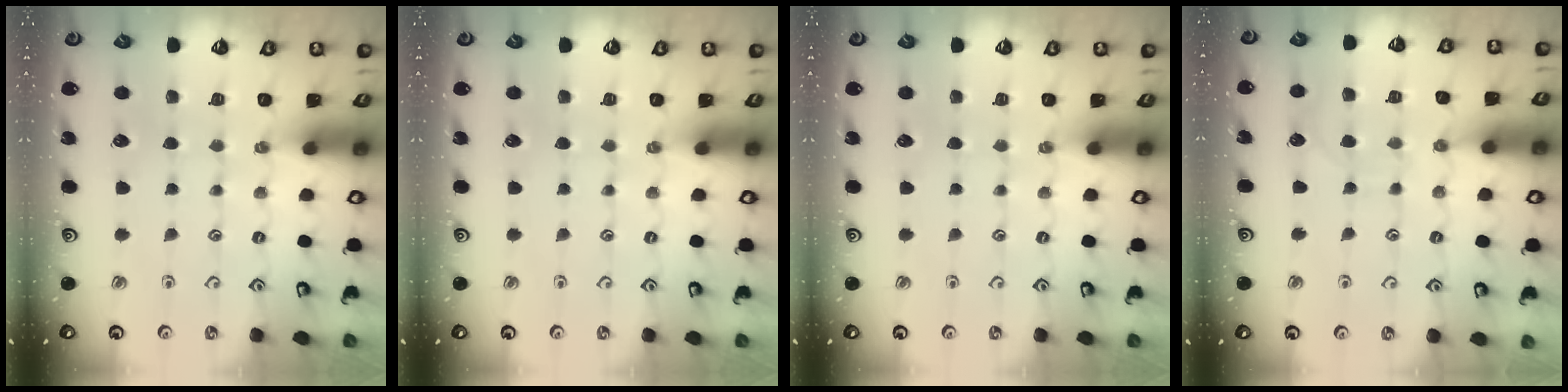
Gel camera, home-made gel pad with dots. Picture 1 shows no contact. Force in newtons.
{"total": 0.0}
{"total": 0.0}
{"total": 6.9, "press": 6.9, "slide": 0.5}